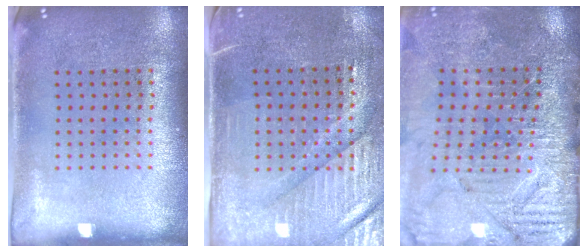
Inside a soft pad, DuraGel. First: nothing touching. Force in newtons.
{"total": 3.5, "press": 3.2, "slide": 1.4}
{"total": 3.7, "press": 3.6, "slide": 0.7}